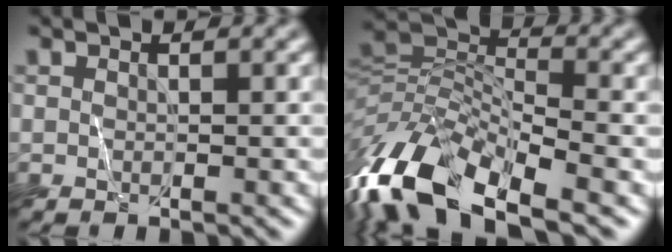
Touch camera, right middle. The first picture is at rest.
{"total": 10.6, "force": [-7.5, 4.1, 6.3], "torque": [-0.125, -0.004, -0.149]}